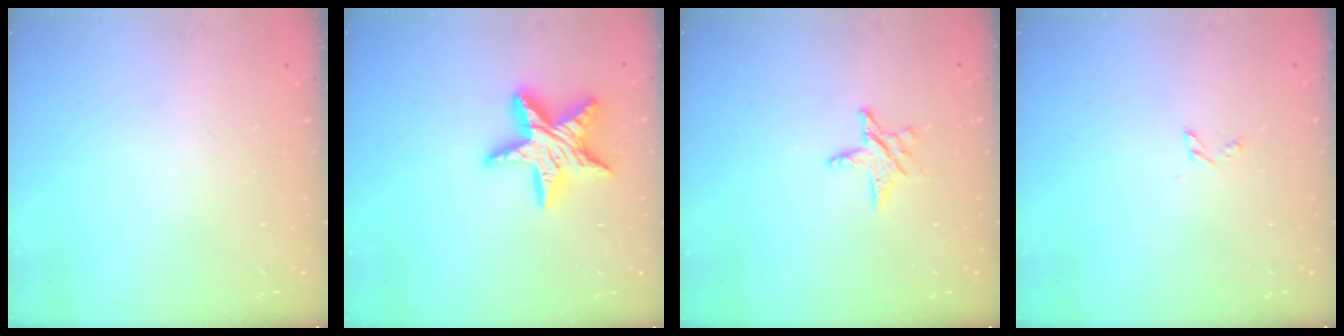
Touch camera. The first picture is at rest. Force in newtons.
{"total": 15.5, "press": 15.4, "slide": 1.4}
{"total": 5.4, "press": 5.4, "slide": 0.5}
{"total": 2.4, "press": 2.4, "slide": 0.2}